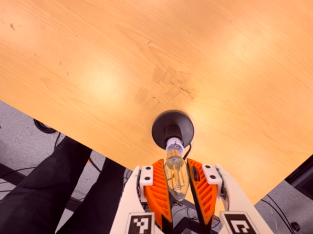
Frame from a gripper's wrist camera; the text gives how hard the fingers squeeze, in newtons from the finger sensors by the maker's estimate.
{"total": 12.2, "left": 13.7, "right": 10.8}